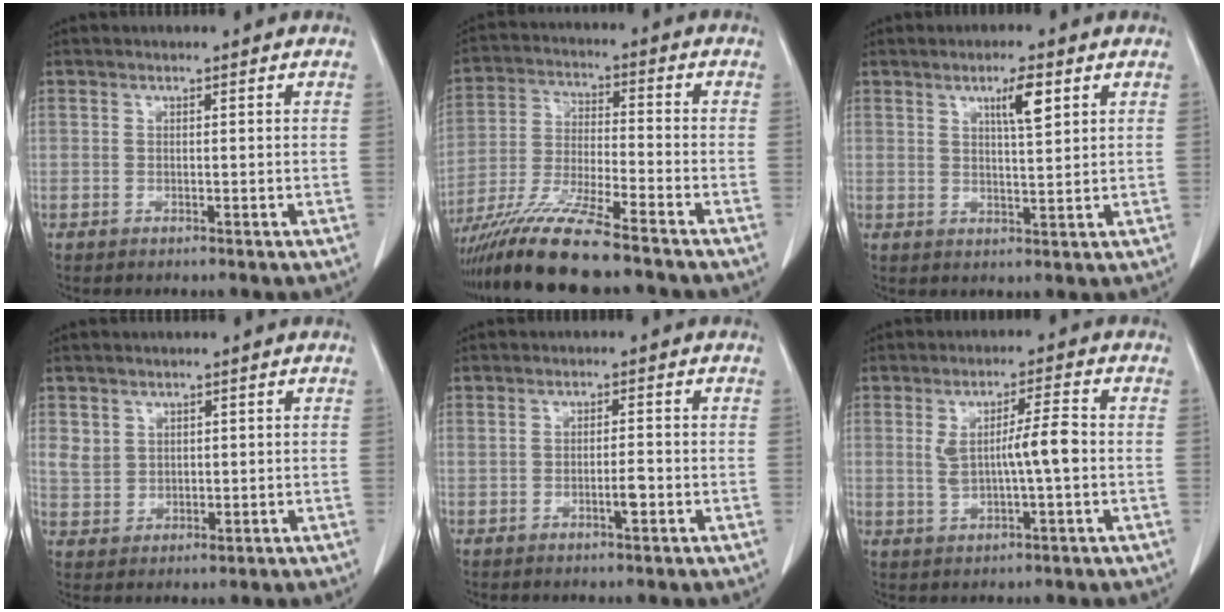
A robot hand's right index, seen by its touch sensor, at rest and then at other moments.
{"total": 13.7, "force": [-10.9, 0.1, 8.3], "torque": [-0.161, -0.027, -0.194]}
{"total": 4.7, "force": [2.3, 0.6, 4.0], "torque": [-0.067, -0.001, 0.039]}
{"total": 3.8, "force": [1.8, 3.2, 1.1], "torque": [-0.020, -0.001, 0.043]}
{"total": 2.4, "force": [-0.7, 0.3, 2.3], "torque": [-0.041, -0.001, -0.011]}
{"total": 6.4, "force": [0.1, 0.6, 6.4], "torque": [-0.113, 0.005, 0.006]}